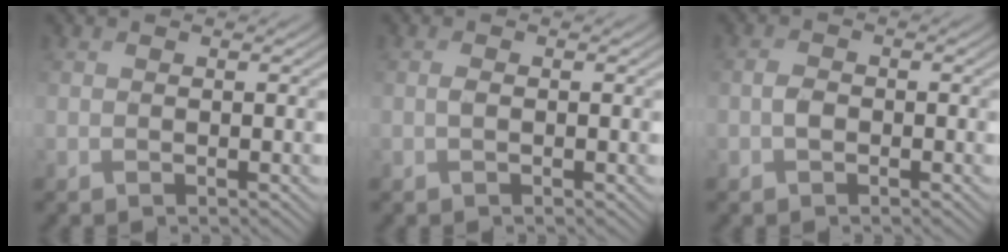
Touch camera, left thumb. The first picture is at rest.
{"total": 0.7, "force": [-0.1, 0.2, 0.7], "torque": [-0.017, -0.001, -0.003]}
{"total": 1.6, "force": [-0.6, 1.0, 1.0], "torque": [-0.022, 0.003, -0.016]}